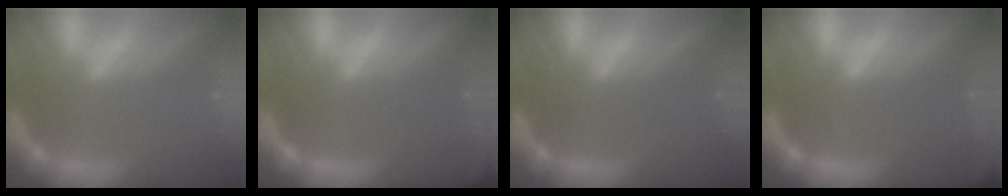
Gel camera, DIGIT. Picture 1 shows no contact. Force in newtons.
{"total": 5.4}
{"total": 0.0}
{"total": 6.4}